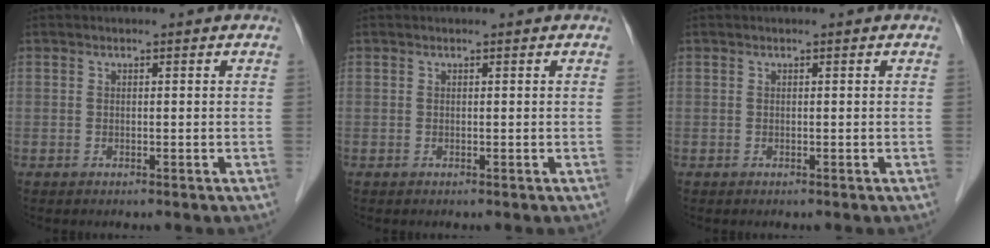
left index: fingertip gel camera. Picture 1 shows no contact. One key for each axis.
{"total": 0.0}
{"total": 0.0}